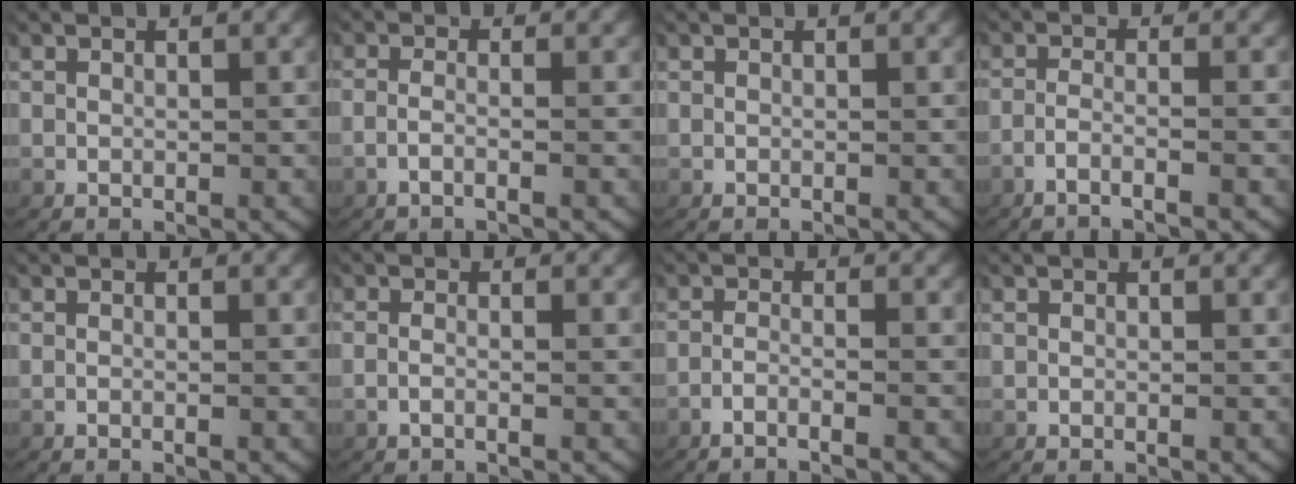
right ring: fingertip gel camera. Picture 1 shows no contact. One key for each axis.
{"total": 1.8, "fx": -0.9, "fy": 0.2, "fz": 1.5, "tx": -0.045, "ty": -0.009, "tz": -0.014}
{"total": 0.0}
{"total": 2.7, "fx": -2.0, "fy": 0.2, "fz": 1.9, "tx": -0.053, "ty": -0.011, "tz": -0.032}
{"total": 0.7, "fx": -0.6, "fy": 0.0, "fz": 0.3, "tx": -0.005, "ty": 0.001, "tz": -0.011}
{"total": 1.4, "fx": -0.7, "fy": 0.1, "fz": 1.1, "tx": -0.035, "ty": -0.009, "tz": -0.010}
{"total": 2.7, "fx": -2.2, "fy": 0.1, "fz": 1.4, "tx": -0.040, "ty": -0.010, "tz": -0.036}
{"total": 0.0}